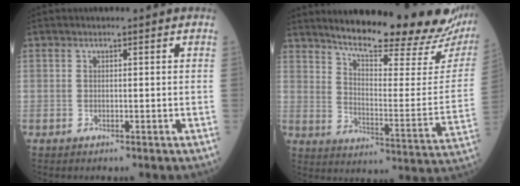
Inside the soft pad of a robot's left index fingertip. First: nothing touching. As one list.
[{"total": 23.9, "force": [21.3, 2.6, 10.4], "torque": [-0.148, -0.080, 0.273]}]